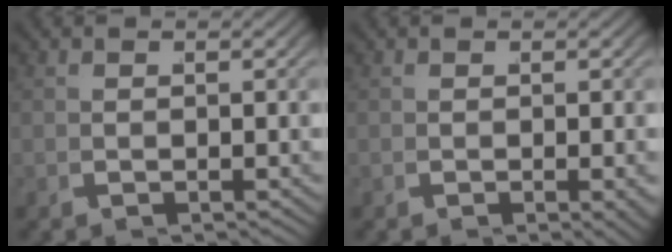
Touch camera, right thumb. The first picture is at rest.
{"total": 1.3, "force": [-0.4, 0.3, 1.2], "torque": [-0.014, -0.002, -0.005]}